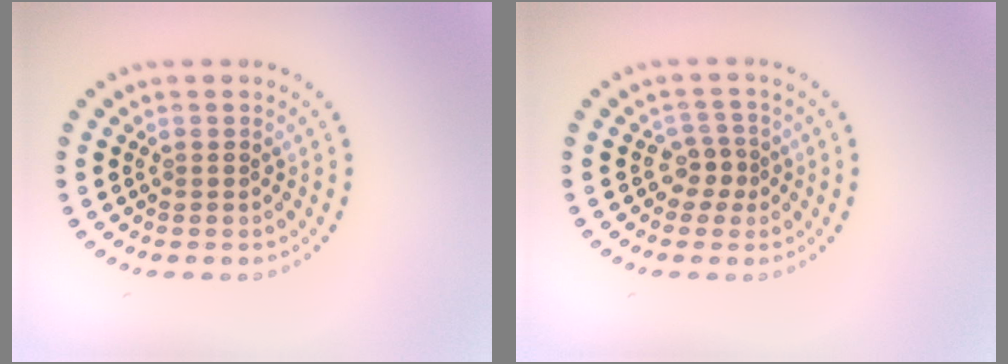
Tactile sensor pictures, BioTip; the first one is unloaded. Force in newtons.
{"total": 1.9, "press": 1.4, "slide": 1.3}